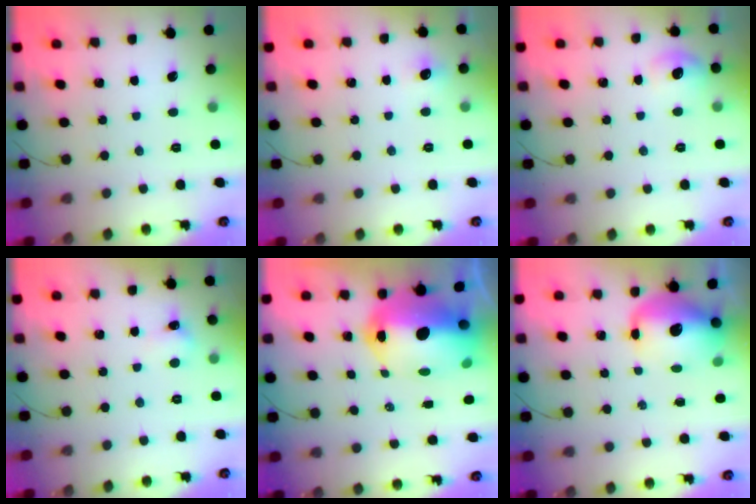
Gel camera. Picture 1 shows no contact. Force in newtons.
{"total": 4.2, "press": 3.9, "slide": 1.7}
{"total": 7.9, "press": 6.9, "slide": 3.9}
{"total": 5.7, "press": 5.4, "slide": 1.8}
{"total": 17.6, "press": 17.2, "slide": 4.0}
{"total": 11.9, "press": 11.5, "slide": 2.8}